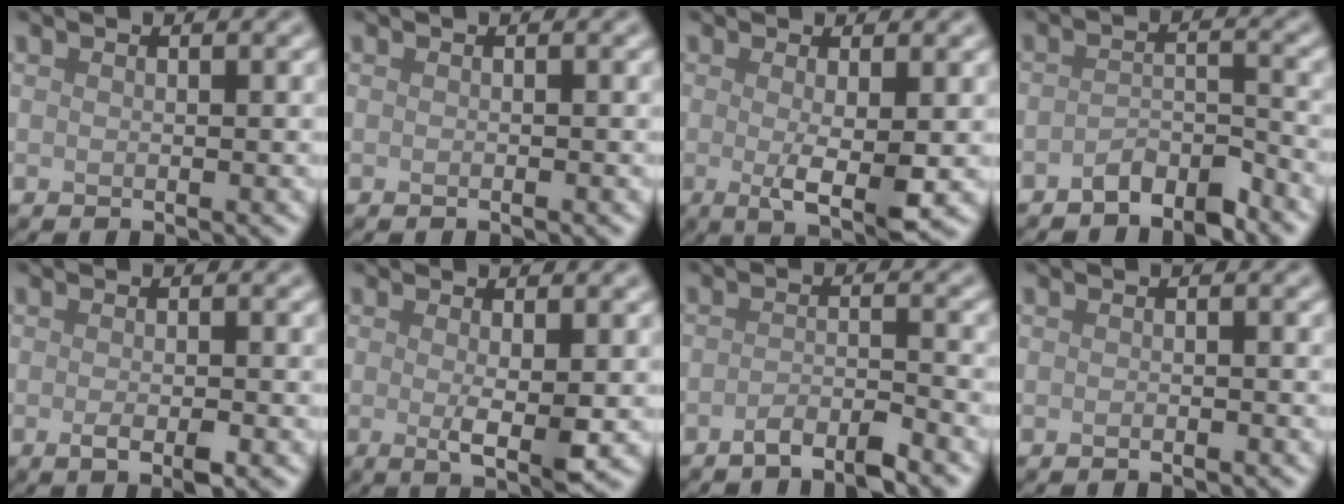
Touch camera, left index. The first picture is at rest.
{"total": 0.0}
{"total": 3.8, "force": [-0.4, 0.6, 3.7], "torque": [-0.066, -0.011, -0.004]}
{"total": 3.0, "force": [-2.5, 1.0, 1.4], "torque": [-0.021, 0.011, -0.048]}
{"total": 2.1, "force": [-0.8, 0.6, 1.9], "torque": [-0.033, -0.006, -0.014]}
{"total": 3.0, "force": [0.0, 0.4, 3.0], "torque": [-0.052, -0.010, 0.001]}
{"total": 2.8, "force": [-2.1, 0.5, 1.7], "torque": [-0.025, 0.004, -0.045]}
{"total": 0.6, "force": [-0.4, 0.1, 0.4], "torque": [-0.006, 0.000, -0.005]}